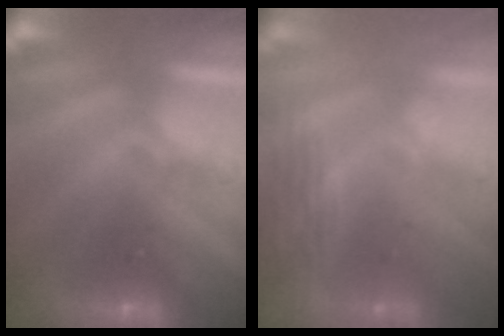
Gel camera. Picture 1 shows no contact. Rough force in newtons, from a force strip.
{"total": 2.7}